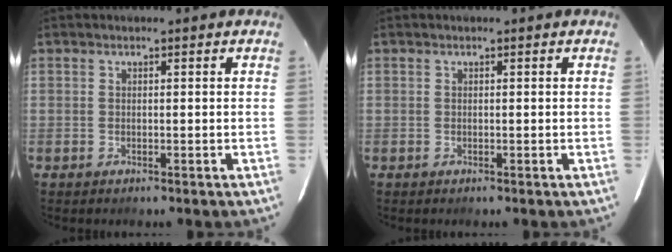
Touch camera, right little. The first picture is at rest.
{"total": 0.0}